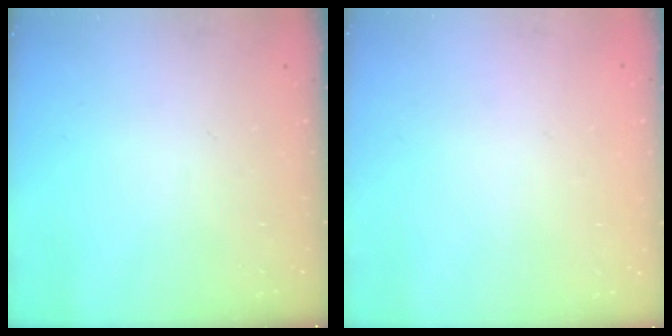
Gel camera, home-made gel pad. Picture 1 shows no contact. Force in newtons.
{"total": 1.7, "press": 1.7, "slide": 0.2}